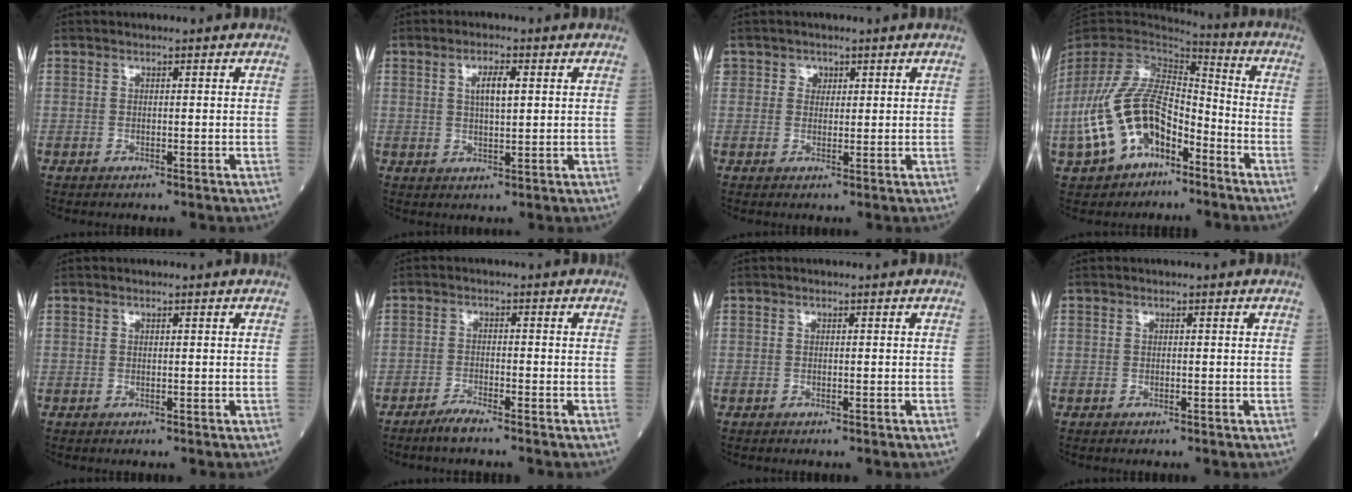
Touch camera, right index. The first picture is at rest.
{"total": 3.8, "force": [1.1, 0.9, 3.5], "torque": [-0.062, 0.004, 0.019]}
{"total": 1.8, "force": [0.8, 1.5, 0.3], "torque": [0.002, 0.004, 0.013]}
{"total": 15.7, "force": [-7.0, 8.2, 11.5], "torque": [-0.246, 0.016, -0.125]}
{"total": 0.0}
{"total": 2.6, "force": [-2.3, -0.2, 1.2], "torque": [-0.030, -0.005, -0.047]}
{"total": 0.0}
{"total": 0.0}